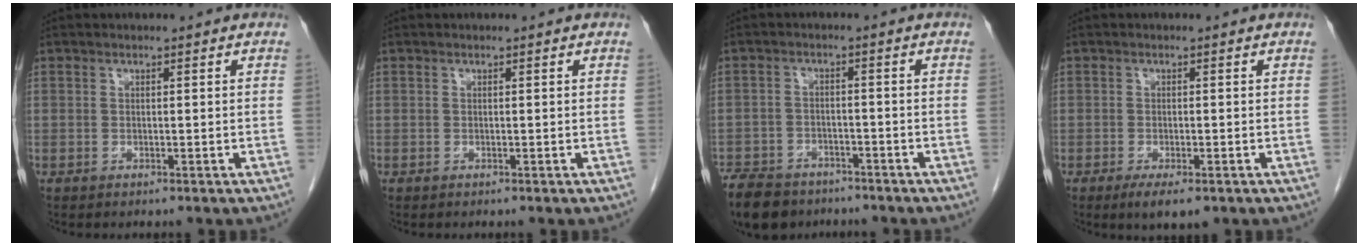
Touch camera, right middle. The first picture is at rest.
{"total": 0.0}
{"total": 9.8, "force": [-7.6, 5.0, 3.5], "torque": [-0.072, -0.005, -0.121]}
{"total": 4.1, "force": [-2.5, 1.4, 3.1], "torque": [-0.049, -0.006, -0.033]}